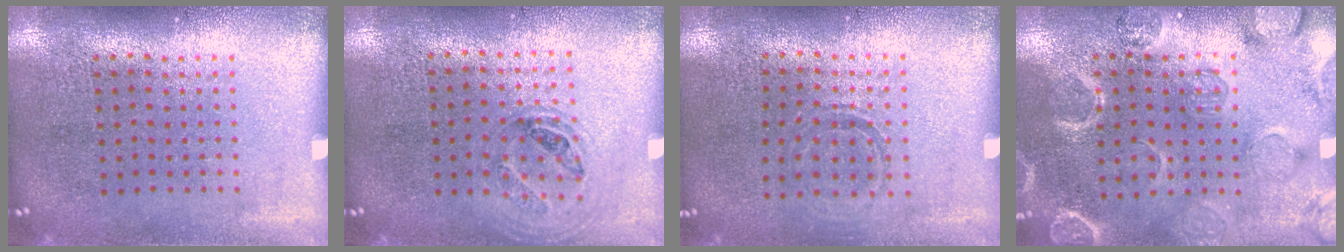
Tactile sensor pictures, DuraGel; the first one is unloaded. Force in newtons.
{"total": 1.0, "press": 0.9, "slide": 0.4}
{"total": 0.9, "press": 0.9, "slide": 0.2}
{"total": 2.3, "press": 2.3, "slide": 0.5}